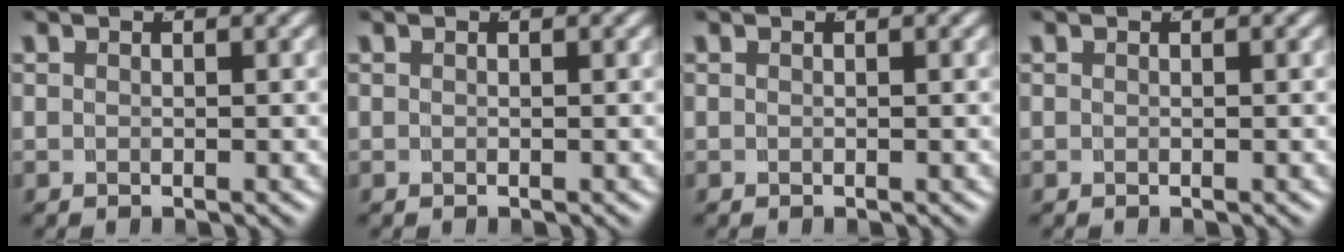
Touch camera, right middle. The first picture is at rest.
{"total": 0.0}
{"total": 0.0}
{"total": 0.0}